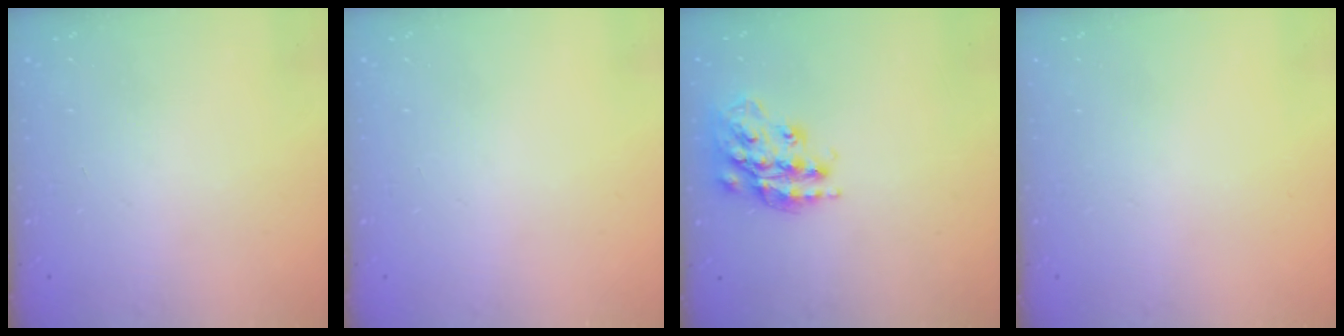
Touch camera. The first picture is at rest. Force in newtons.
{"total": 0.0}
{"total": 19.7, "press": 19.6, "slide": 1.4}
{"total": 0.0}